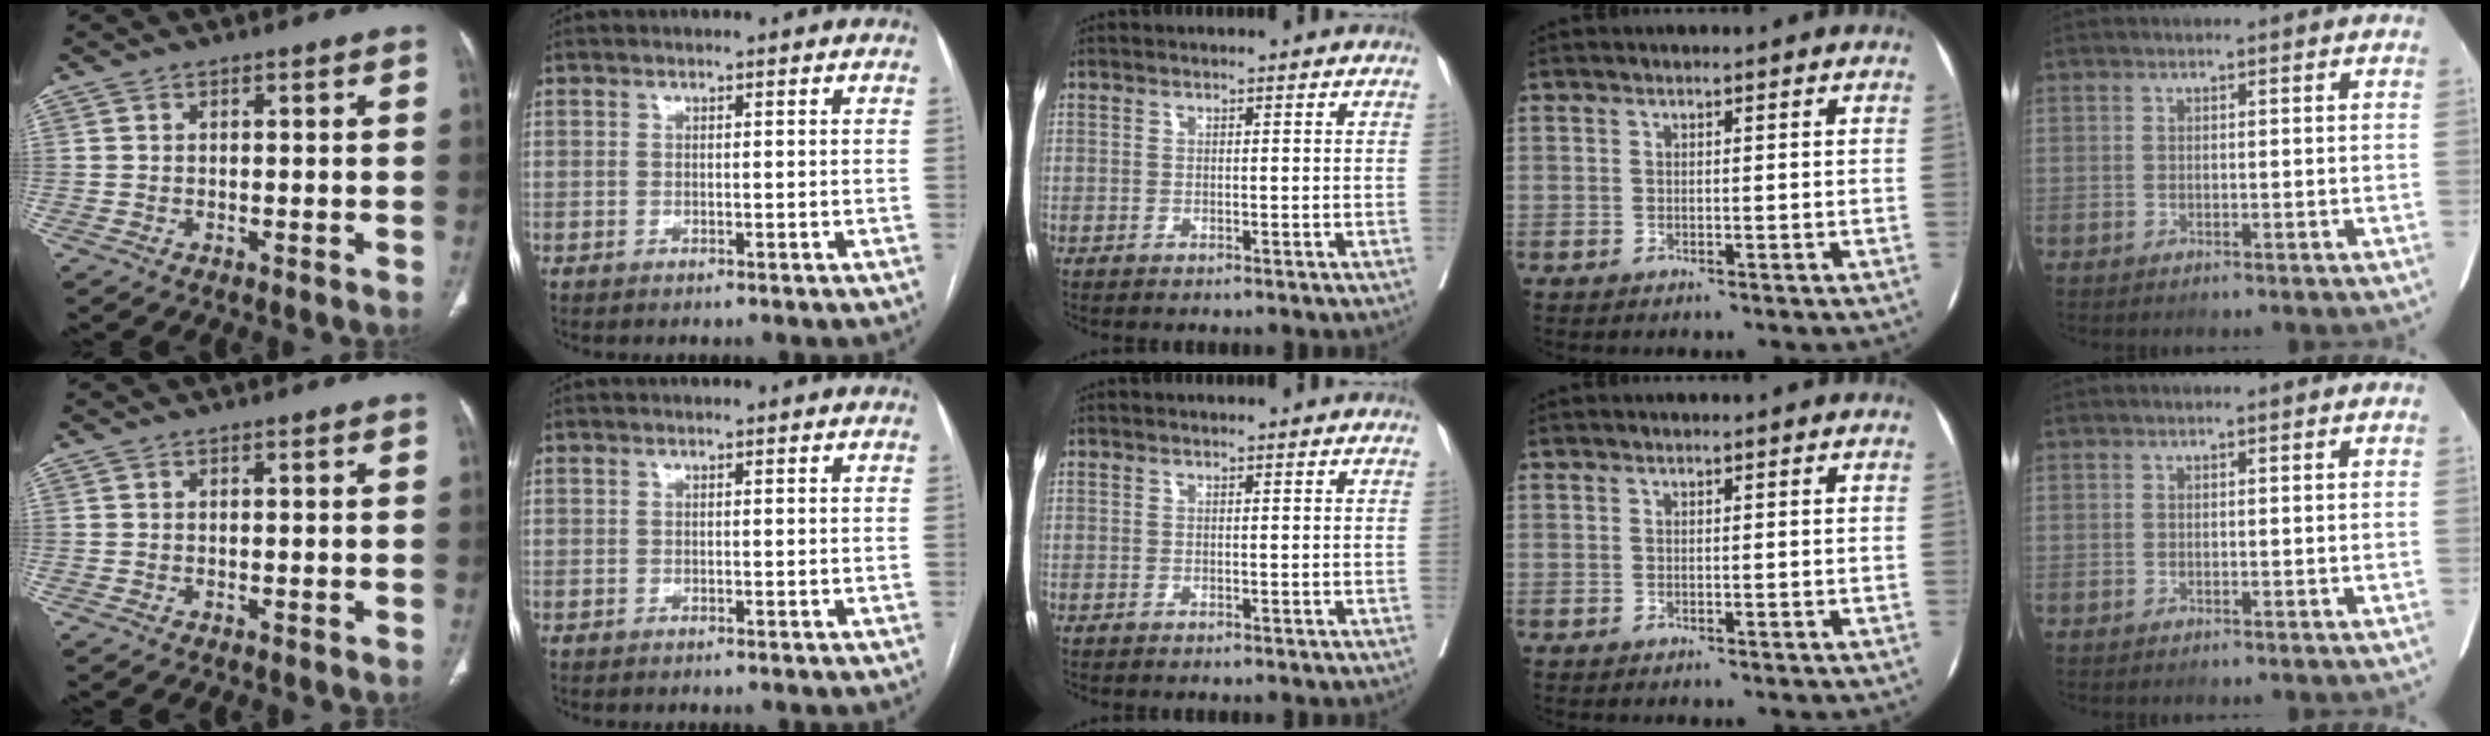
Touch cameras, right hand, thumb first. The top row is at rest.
{}